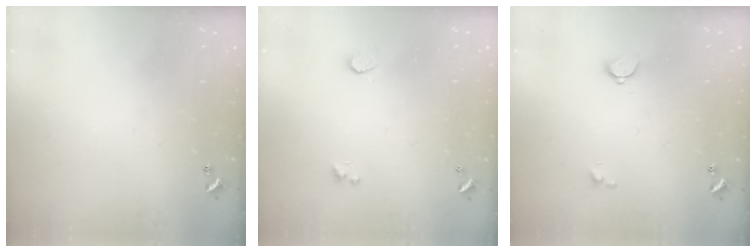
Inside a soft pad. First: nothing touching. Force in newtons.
{"total": 1.0, "press": 0.7, "slide": 0.7}
{"total": 1.7, "press": 1.6, "slide": 0.5}